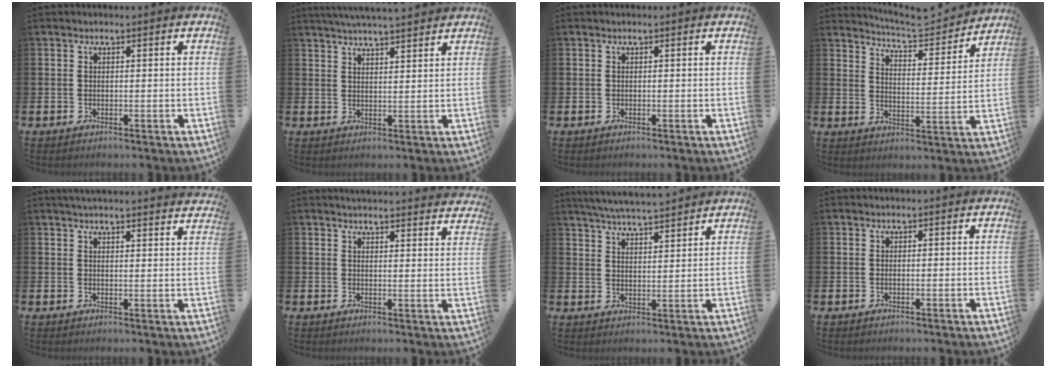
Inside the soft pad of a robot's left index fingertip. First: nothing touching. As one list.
[{"total": 4.3, "force": [4.2, -0.1, 0.9], "torque": [-0.022, -0.016, 0.076]}, {"total": 0.0}, {"total": 5.9, "force": [5.9, 0.4, 0.8], "torque": [-0.033, -0.044, 0.099]}, {"total": 3.4, "force": [3.4, -0.3, 0.2], "torque": [-0.004, -0.018, 0.059]}, {"total": 3.6, "force": [3.6, -0.1, 0.0], "torque": [0.001, -0.022, 0.064]}, {"total": 5.6, "force": [5.5, 0.1, 1.0], "torque": [-0.038, -0.027, 0.100]}, {"total": 0.0}]